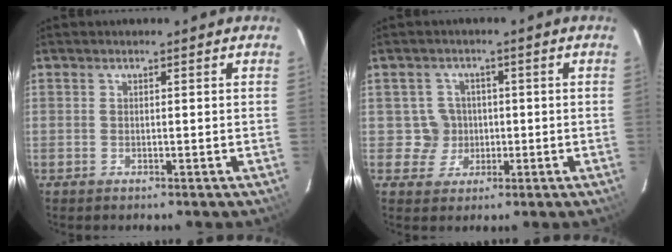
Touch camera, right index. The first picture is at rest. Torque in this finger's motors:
{"motor_torque": [-0.19, 0.10, 0.02, 0.00]}